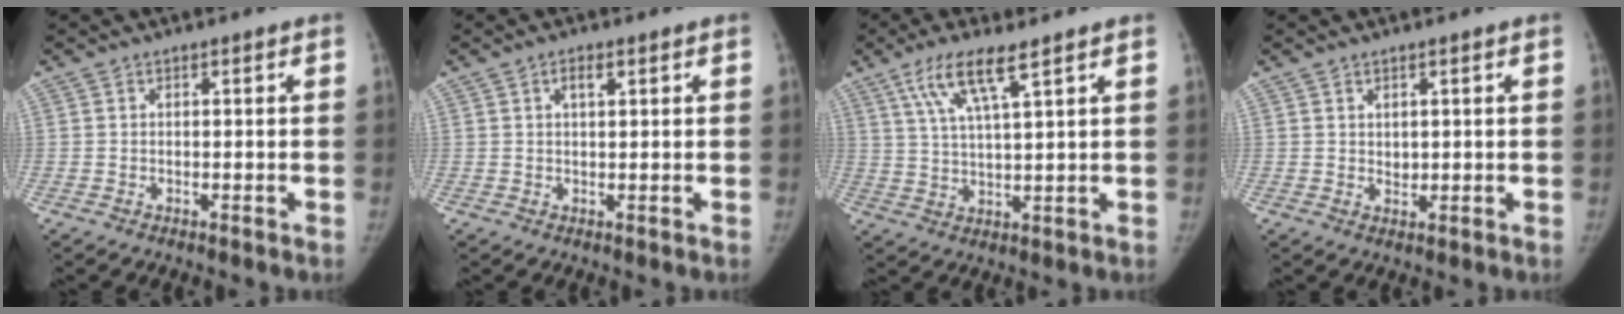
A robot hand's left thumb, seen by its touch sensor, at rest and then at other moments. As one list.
[{"total": 2.3, "force": [1.1, 0.9, 1.7], "torque": [-0.028, 0.001, 0.018]}, {"total": 8.3, "force": [4.8, 1.3, 6.7], "torque": [-0.137, -0.017, 0.099]}, {"total": 1.5, "force": [0.5, 1.1, 0.8], "torque": [-0.006, -0.005, 0.013]}]